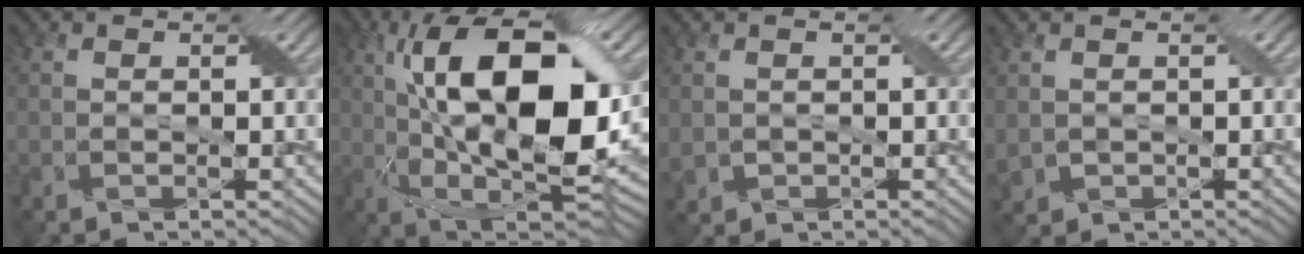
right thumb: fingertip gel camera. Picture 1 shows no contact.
{"total": 19.2, "force": [2.8, 8.5, 17.0], "torque": [-0.285, 0.022, 0.034]}
{"total": 1.6, "force": [0.1, 1.5, 0.6], "torque": [-0.026, -0.005, 0.004]}
{"total": 2.0, "force": [0.2, 1.7, 1.0], "torque": [-0.037, -0.005, 0.007]}